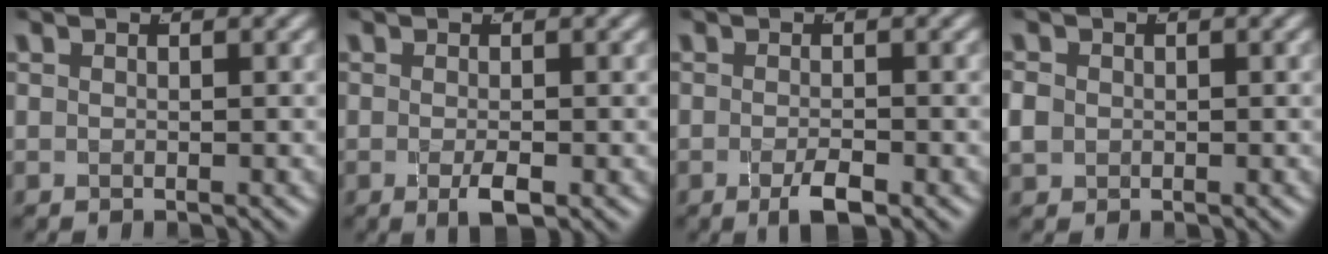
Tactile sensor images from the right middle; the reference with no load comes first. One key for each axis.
{"total": 1.9, "fx": -0.9, "fy": 0.4, "fz": 1.6, "tx": -0.029, "ty": -0.008, "tz": -0.014}
{"total": 2.4, "fx": -1.5, "fy": 0.4, "fz": 1.8, "tx": -0.032, "ty": -0.007, "tz": -0.025}
{"total": 1.5, "fx": -0.2, "fy": 1.3, "fz": 0.7, "tx": -0.028, "ty": -0.011, "tz": 0.003}